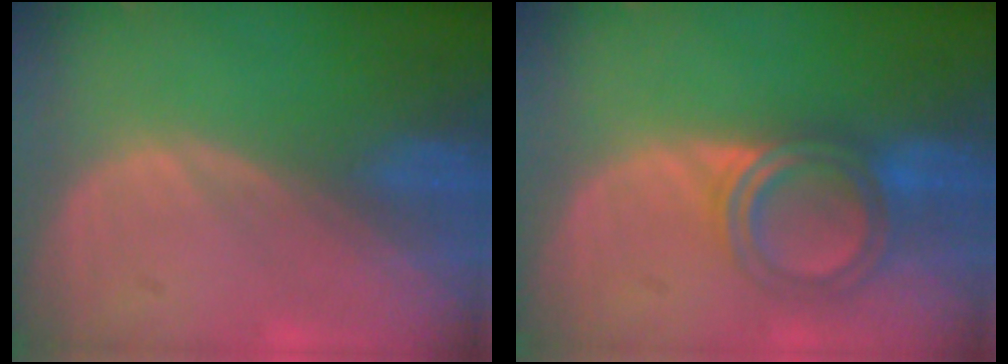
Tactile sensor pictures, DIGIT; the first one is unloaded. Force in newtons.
{"total": 5.7, "press": 5.6, "slide": 1.1}